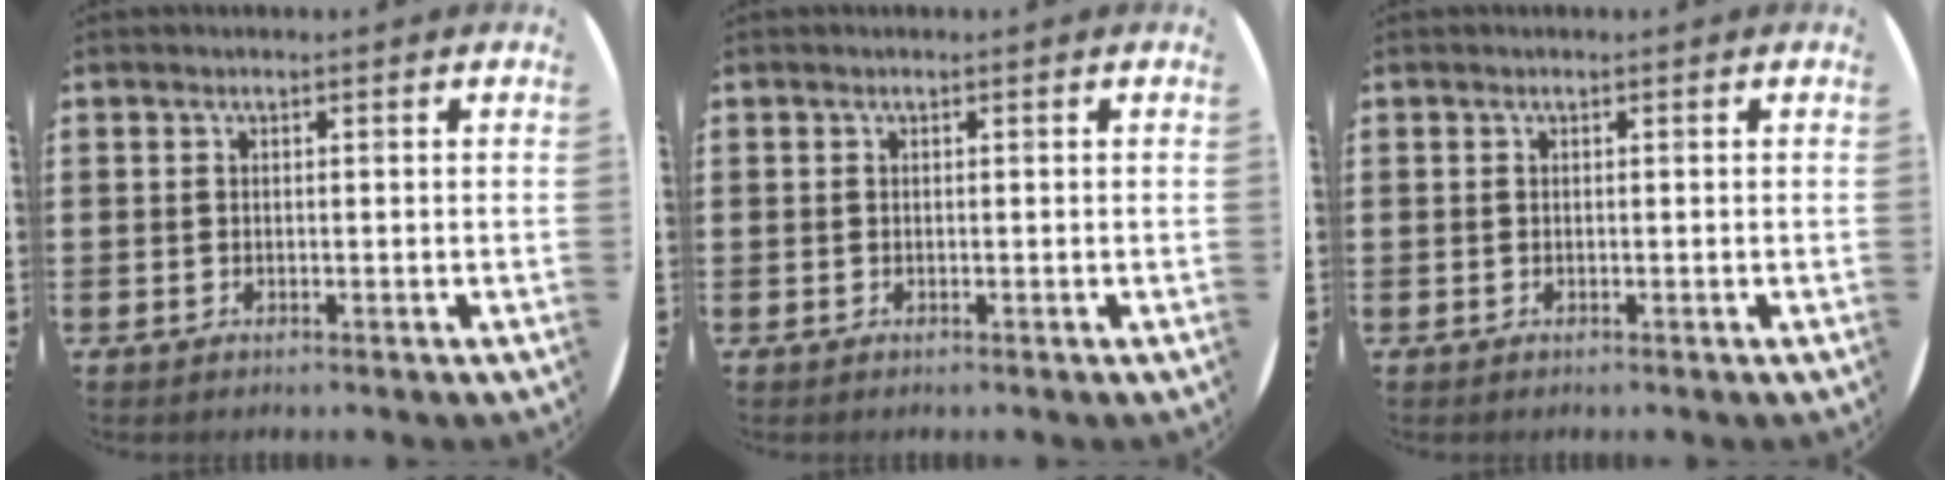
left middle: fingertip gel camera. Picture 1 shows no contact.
{"total": 0.0}
{"total": 0.0}